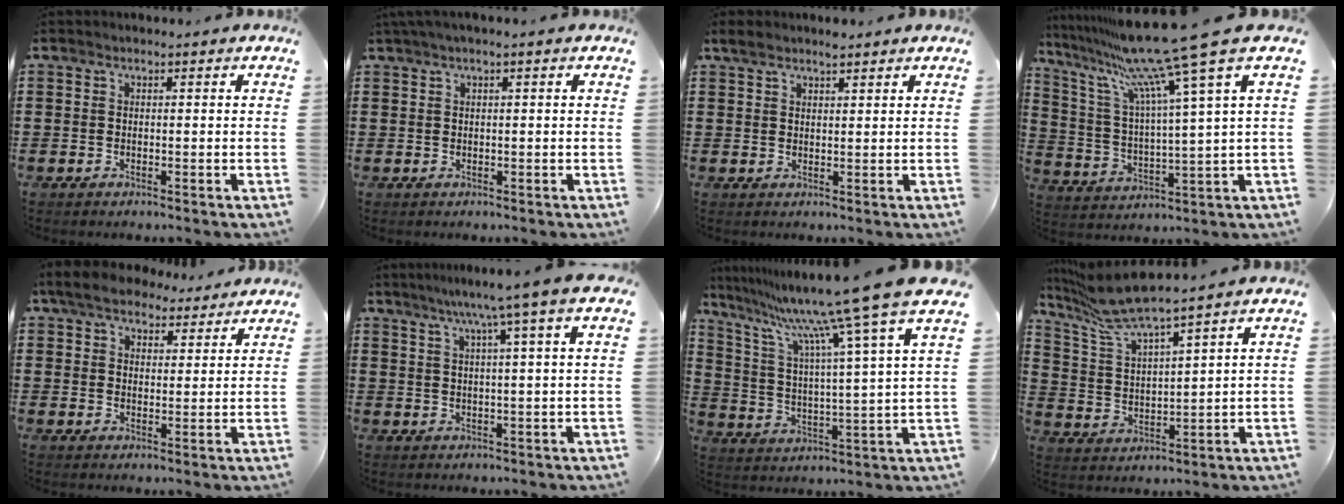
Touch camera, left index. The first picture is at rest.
{"total": 1.2, "force": [0.2, -0.1, 1.1], "torque": [-0.018, -0.004, 0.005]}
{"total": 2.7, "force": [2.2, 0.8, 1.4], "torque": [-0.031, 0.005, 0.041]}
{"total": 14.9, "force": [11.0, -0.5, 10.1], "torque": [-0.228, -0.061, 0.176]}
{"total": 5.7, "force": [4.9, 2.3, 1.8], "torque": [-0.047, -0.006, 0.088]}
{"total": 6.0, "force": [3.3, -0.8, 4.9], "torque": [-0.106, -0.008, 0.050]}
{"total": 13.5, "force": [11.0, -0.8, 7.9], "torque": [-0.188, -0.069, 0.172]}
{"total": 7.2, "force": [6.3, 0.4, 3.5], "torque": [-0.096, -0.030, 0.108]}